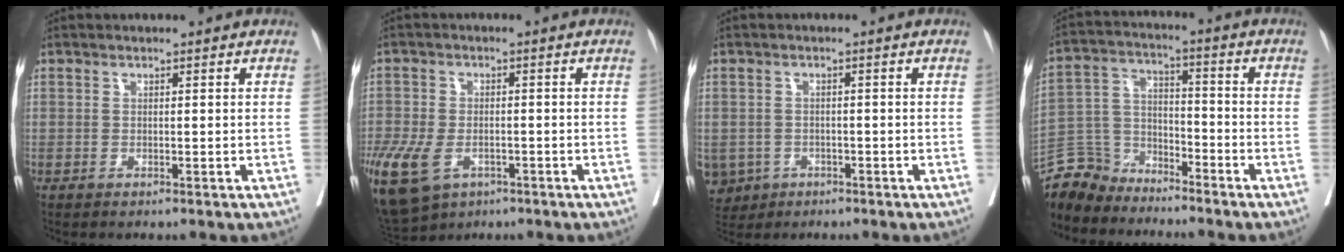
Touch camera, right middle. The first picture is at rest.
{"total": 22.7, "force": [-10.7, 15.8, 12.3], "torque": [-0.396, -0.040, -0.168]}
{"total": 7.3, "force": [-3.1, 6.5, 1.3], "torque": [-0.052, 0.004, -0.046]}
{"total": 7.4, "force": [-6.8, 2.6, -1.3], "torque": [0.019, 0.023, -0.142]}